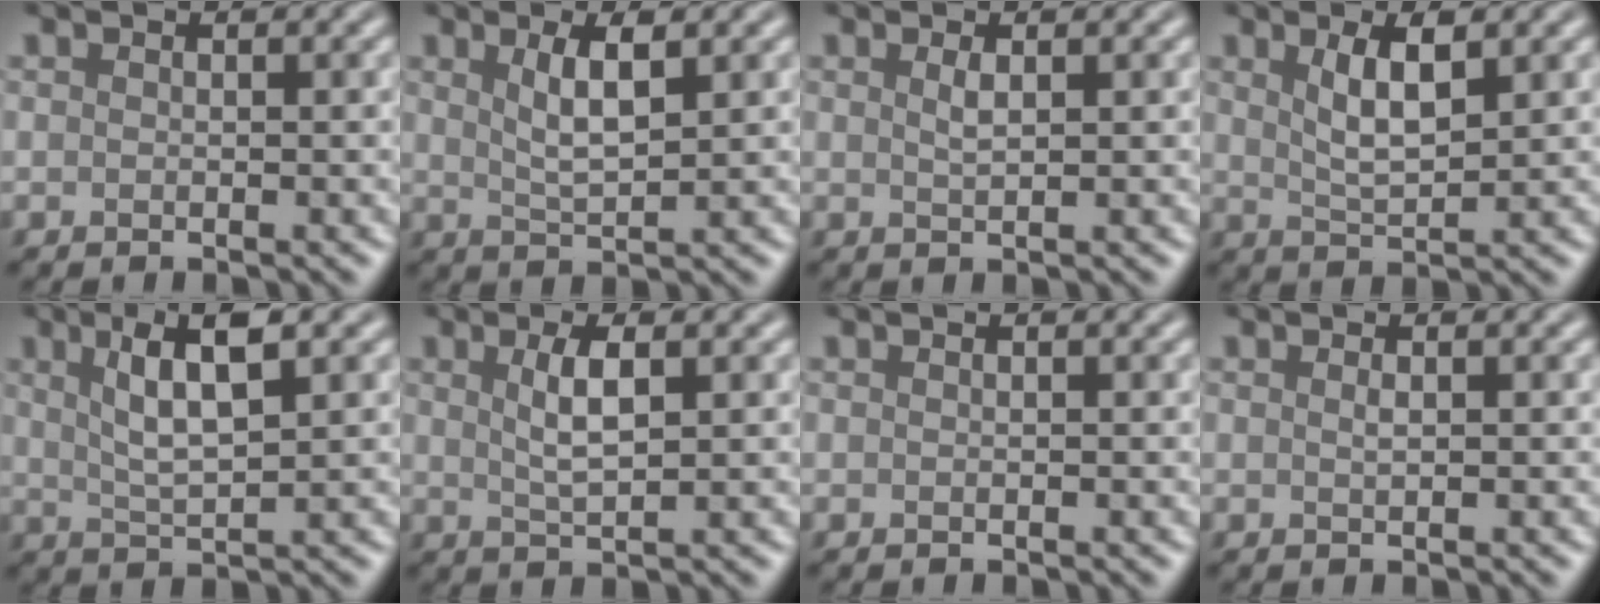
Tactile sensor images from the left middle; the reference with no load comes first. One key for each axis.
{"total": 3.1, "fx": 1.3, "fy": 0.9, "fz": 2.7, "tx": -0.048, "ty": 0.000, "tz": 0.026}
{"total": 1.0, "fx": 0.5, "fy": 0.2, "fz": 0.8, "tx": -0.017, "ty": 0.001, "tz": 0.009}
{"total": 3.4, "fx": 1.5, "fy": 1.1, "fz": 2.9, "tx": -0.056, "ty": -0.002, "tz": 0.030}
{"total": 5.5, "fx": 2.2, "fy": 1.5, "fz": 4.8, "tx": -0.089, "ty": 0.002, "tz": 0.039}
{"total": 2.9, "fx": 0.9, "fy": 0.8, "fz": 2.6, "tx": -0.050, "ty": 0.002, "tz": 0.019}
{"total": 0.0}
{"total": 0.6, "fx": 0.2, "fy": 0.2, "fz": 0.5, "tx": -0.011, "ty": 0.001, "tz": 0.004}